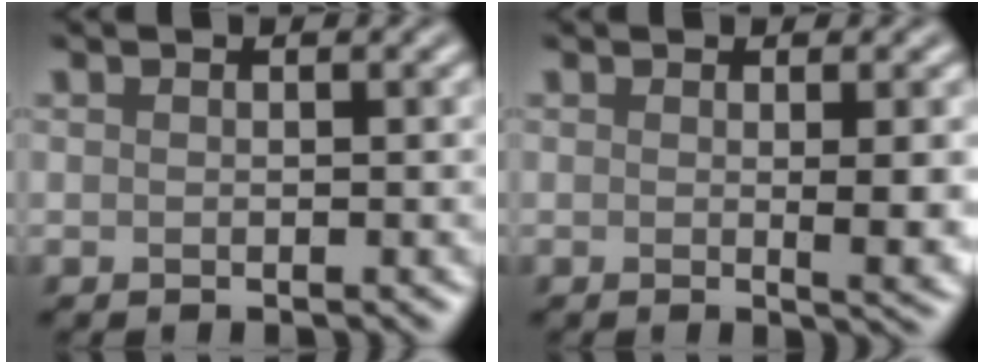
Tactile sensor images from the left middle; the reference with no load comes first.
{"total": 3.4, "force": [0.2, 0.8, 3.3], "torque": [-0.038, -0.004, 0.005]}